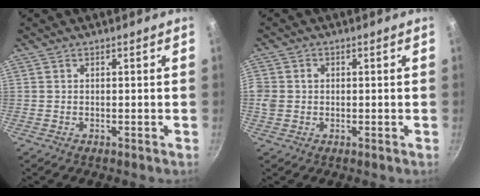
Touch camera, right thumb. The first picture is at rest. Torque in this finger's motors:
{"motor_torque": [0.21, 0.37, 0.34, 0.07, 0.01]}